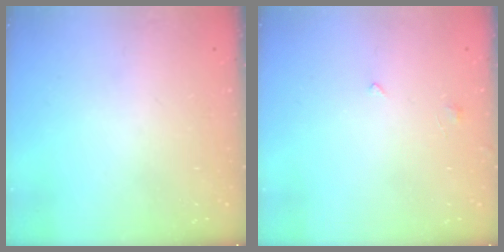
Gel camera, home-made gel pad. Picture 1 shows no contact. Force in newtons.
{"total": 0.9, "press": 0.8, "slide": 0.4}